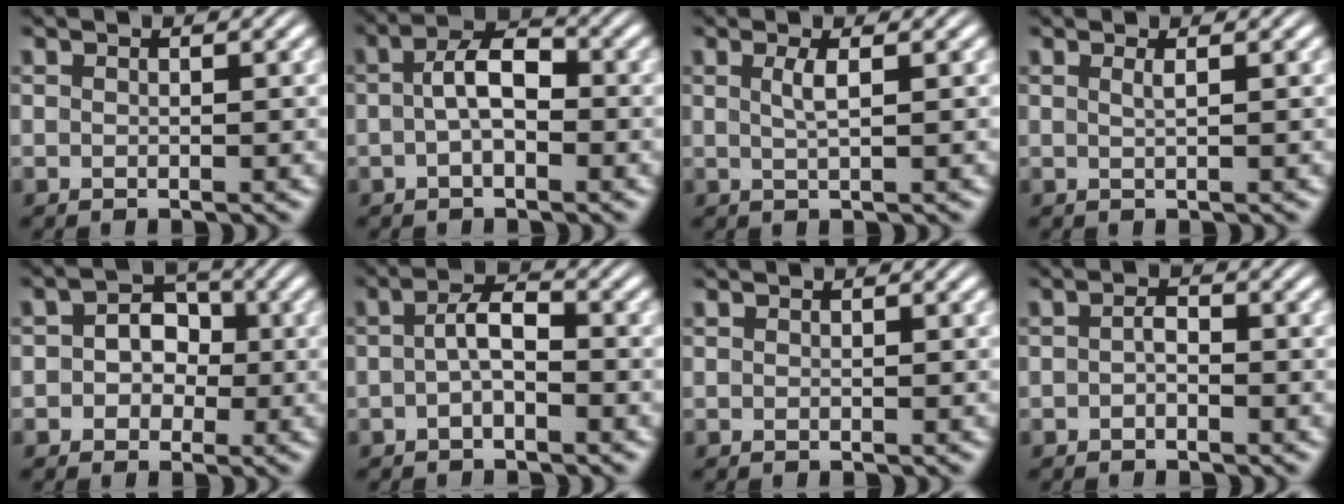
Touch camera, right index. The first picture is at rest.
{"total": 4.0, "force": [-0.5, 1.9, 3.5], "torque": [-0.057, 0.002, -0.010]}
{"total": 1.5, "force": [0.2, -0.3, 1.4], "torque": [-0.027, -0.007, 0.011]}
{"total": 0.8, "force": [0.2, -0.5, 0.7], "torque": [-0.012, -0.006, 0.009]}
{"total": 3.9, "force": [-0.8, 3.4, 1.8], "torque": [-0.013, -0.004, -0.019]}
{"total": 2.9, "force": [-0.8, 1.1, 2.5], "torque": [-0.038, 0.001, -0.015]}
{"total": 0.0}
{"total": 1.1, "force": [-0.6, 0.4, 0.8], "torque": [-0.017, -0.008, -0.007]}